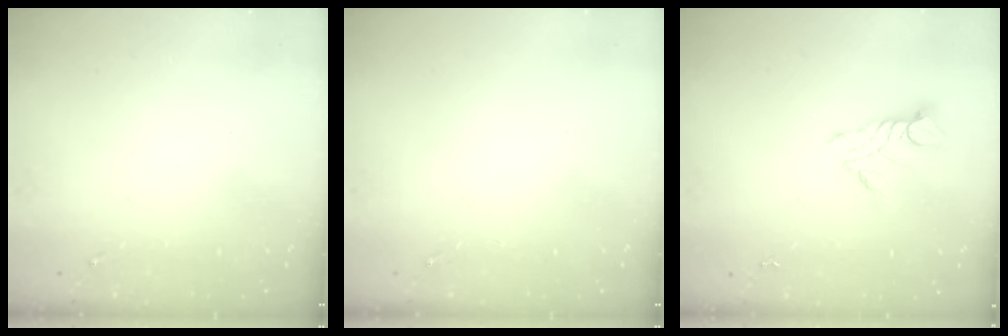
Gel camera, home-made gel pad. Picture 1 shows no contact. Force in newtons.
{"total": 0.0}
{"total": 8.9, "press": 8.9, "slide": 0.8}